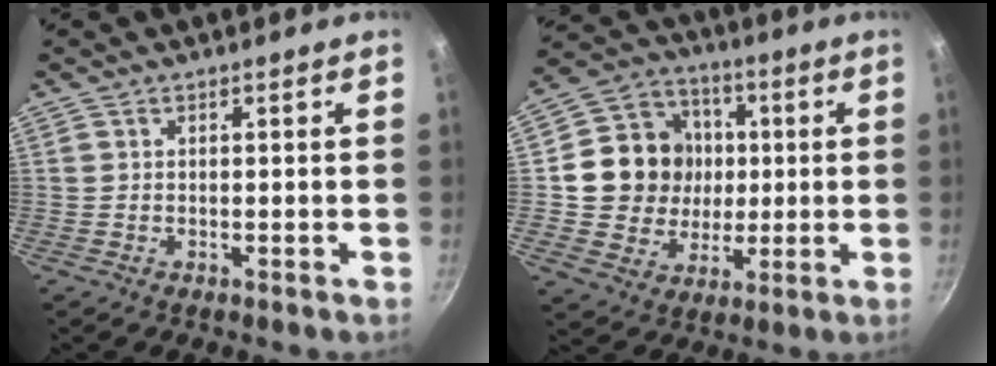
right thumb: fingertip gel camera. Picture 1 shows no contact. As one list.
[{"total": 15.4, "force": [1.3, 14.1, 6.1], "torque": [-0.079, 0.018, 0.021]}]